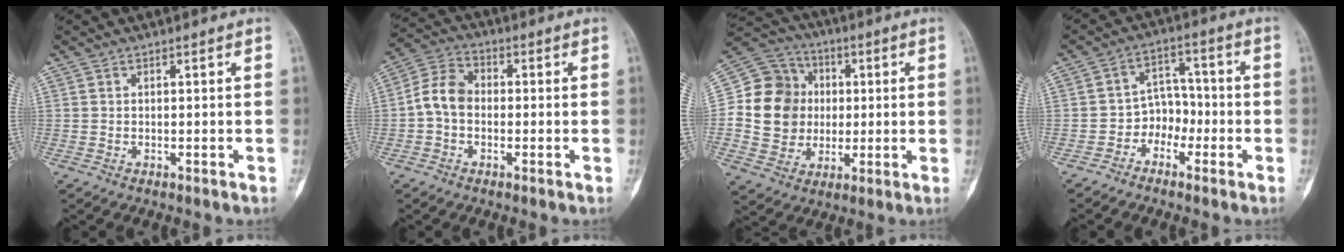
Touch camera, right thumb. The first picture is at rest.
{"total": 7.1, "force": [-0.9, 5.3, 4.6], "torque": [-0.078, 0.025, -0.032]}
{"total": 15.4, "force": [0.8, 14.0, 6.5], "torque": [-0.084, 0.021, 0.019]}
{"total": 5.7, "force": [-2.8, 4.5, 2.1], "torque": [0.010, 0.034, -0.059]}